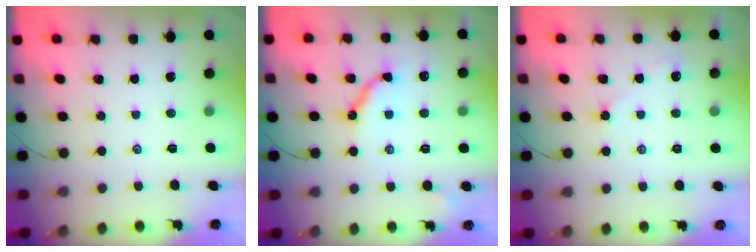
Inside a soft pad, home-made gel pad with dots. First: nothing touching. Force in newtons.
{"total": 9.8, "press": 9.7, "slide": 1.1}
{"total": 2.3, "press": 2.3, "slide": 0.5}